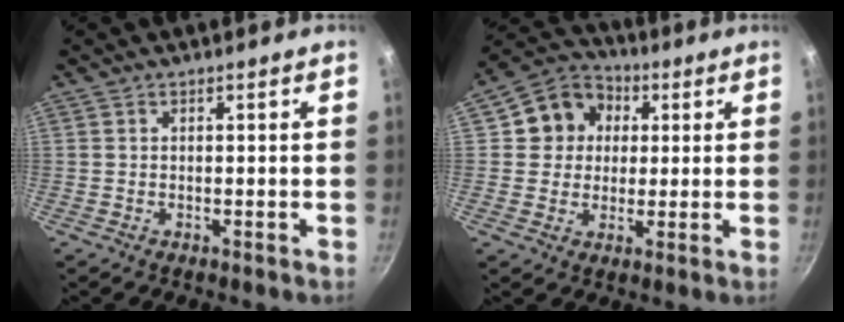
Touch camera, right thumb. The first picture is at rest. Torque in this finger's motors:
{"motor_torque": [0.19, 0.30, -0.08, -0.16, 0.16]}